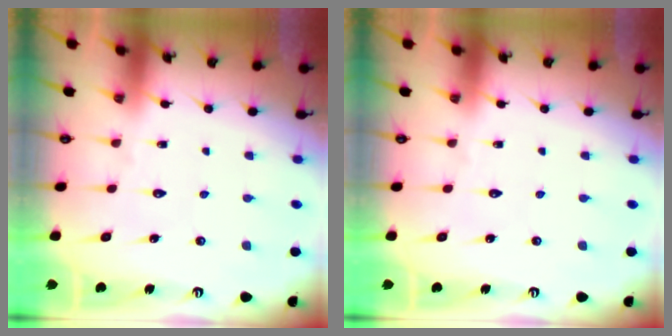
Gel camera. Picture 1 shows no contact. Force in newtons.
{"total": 0.0}